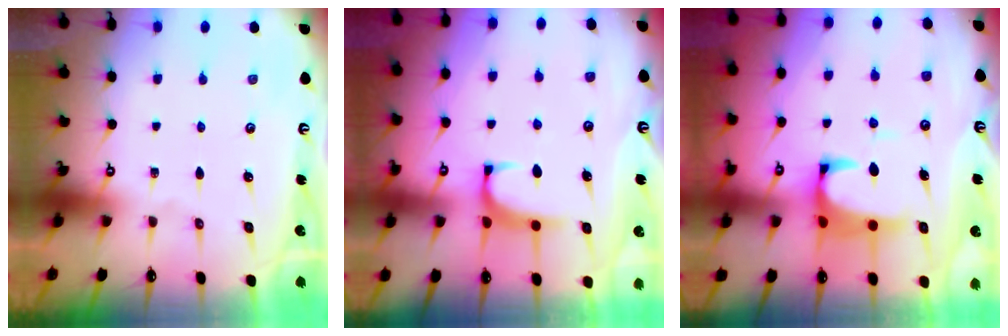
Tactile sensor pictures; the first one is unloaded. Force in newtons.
{"total": 0.9, "press": 0.6, "slide": 0.6}
{"total": 4.3, "press": 4.2, "slide": 1.1}